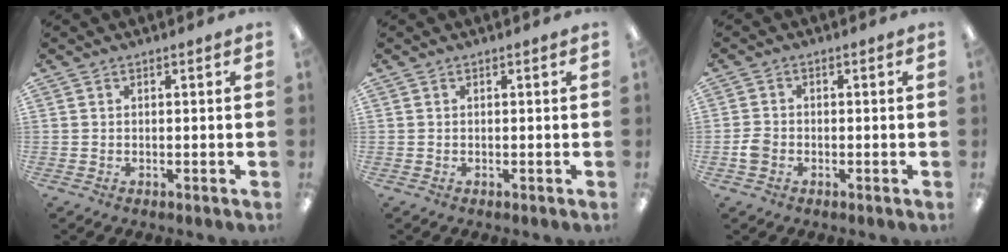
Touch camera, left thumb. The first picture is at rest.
{"total": 0.0}
{"total": 3.0, "force": [-1.1, 2.4, 1.4], "torque": [-0.021, 0.009, -0.020]}